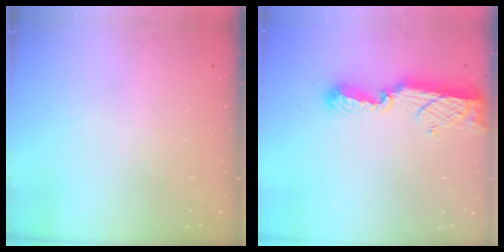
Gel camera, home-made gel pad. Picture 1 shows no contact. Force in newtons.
{"total": 10.8, "press": 10.5, "slide": 2.5}